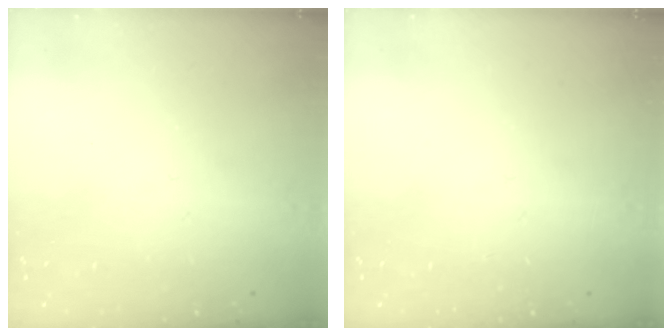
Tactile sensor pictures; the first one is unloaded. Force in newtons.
{"total": 0.0}